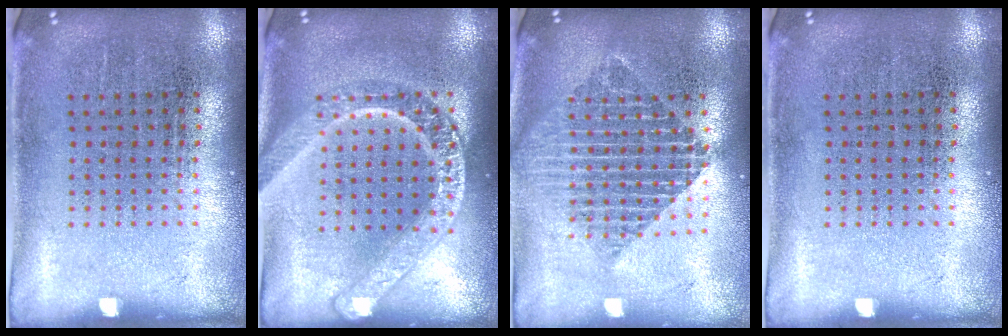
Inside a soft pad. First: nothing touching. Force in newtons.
{"total": 2.6, "press": 2.6, "slide": 0.3}
{"total": 2.0, "press": 1.6, "slide": 1.2}
{"total": 0.0}